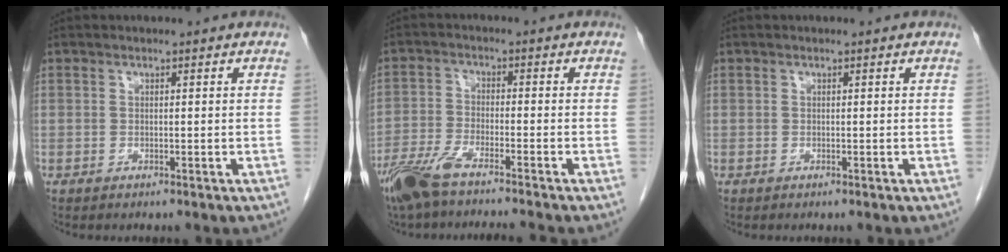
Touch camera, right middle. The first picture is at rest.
{"total": 8.6, "force": [-7.1, 0.1, 4.9], "torque": [-0.092, -0.025, -0.129]}
{"total": 0.0}